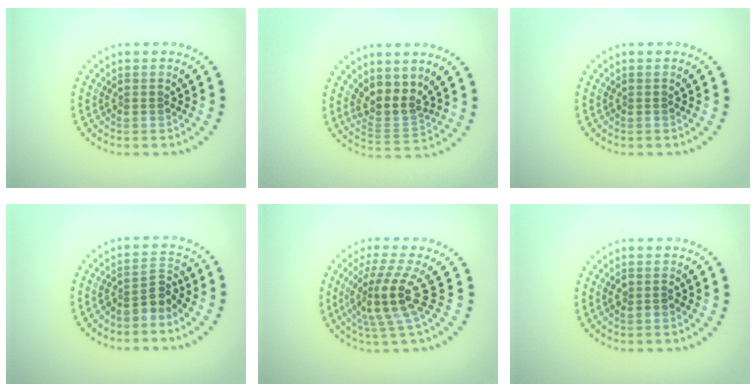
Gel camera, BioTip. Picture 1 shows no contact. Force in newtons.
{"total": 3.4, "press": 2.8, "slide": 1.9}
{"total": 0.0}
{"total": 2.7, "press": 2.0, "slide": 1.8}
{"total": 4.4, "press": 3.2, "slide": 3.0}
{"total": 1.0, "press": 0.9, "slide": 0.4}